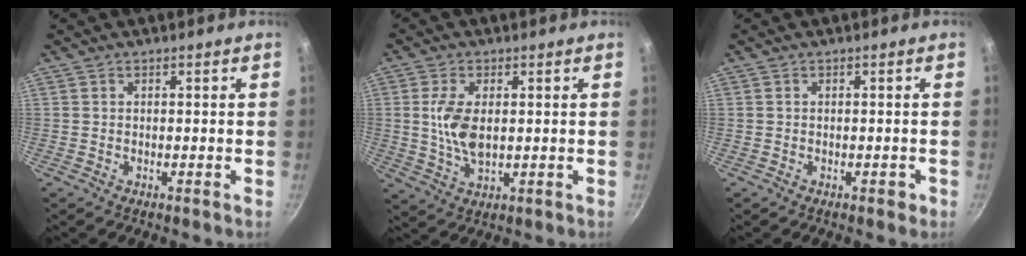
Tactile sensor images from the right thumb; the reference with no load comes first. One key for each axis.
{"total": 7.7, "fx": 0.9, "fy": 4.0, "fz": 6.5, "tx": -0.130, "ty": -0.005, "tz": 0.019}
{"total": 1.2, "fx": -0.5, "fy": 0.8, "fz": 0.7, "tx": 0.000, "ty": 0.010, "tz": -0.003}